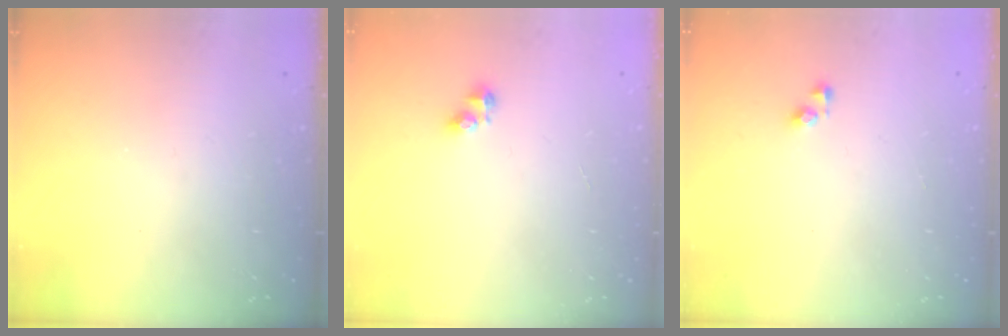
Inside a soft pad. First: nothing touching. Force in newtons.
{"total": 4.1, "press": 4.1, "slide": 0.6}
{"total": 3.7, "press": 3.7, "slide": 0.5}